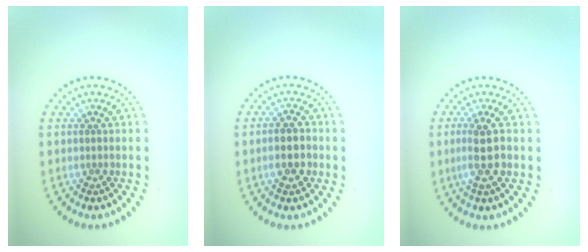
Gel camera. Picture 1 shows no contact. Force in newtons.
{"total": 2.9, "press": 2.9, "slide": 0.6}
{"total": 3.2, "press": 2.9, "slide": 1.3}